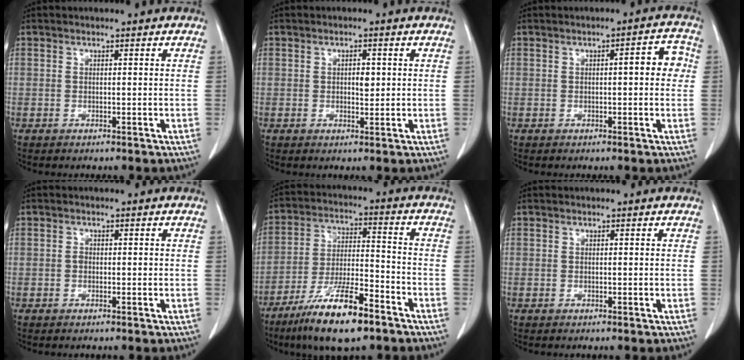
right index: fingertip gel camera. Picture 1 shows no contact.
{"total": 2.1, "force": [0.3, 1.0, 1.8], "torque": [-0.029, 0.000, 0.006]}
{"total": 4.3, "force": [0.3, 1.2, 4.1], "torque": [-0.047, 0.016, -0.001]}
{"total": 0.8, "force": [-0.1, 0.5, 0.6], "torque": [-0.009, 0.002, -0.003]}
{"total": 14.0, "force": [-9.2, 2.5, 10.2], "torque": [-0.195, -0.022, -0.161]}
{"total": 0.0}